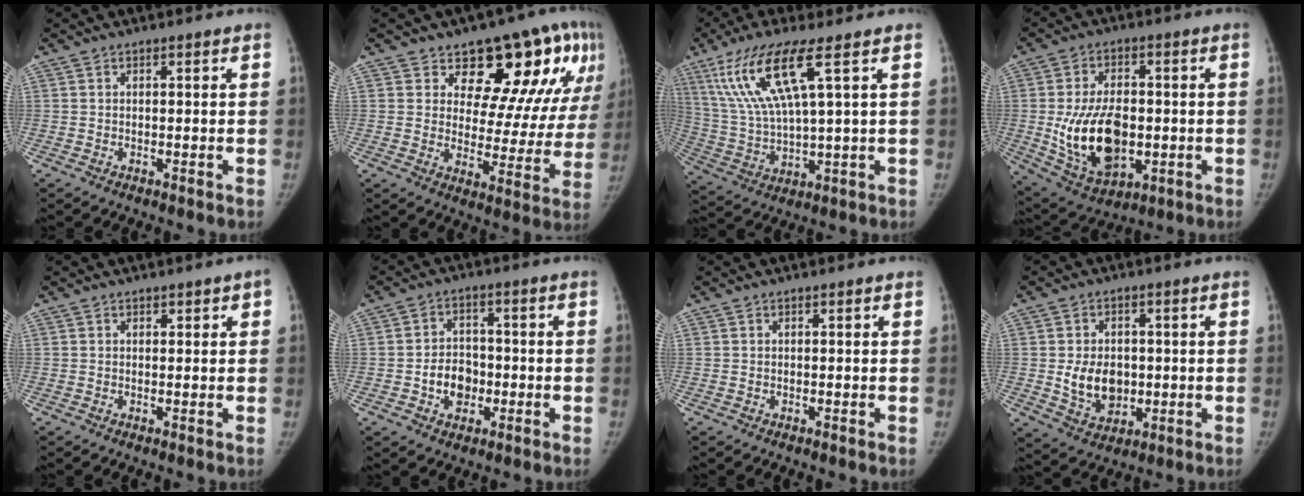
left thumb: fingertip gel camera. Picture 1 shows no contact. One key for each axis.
{"total": 19.2, "fx": 11.1, "fy": 9.1, "fz": 12.7, "tx": -0.111, "ty": -0.055, "tz": 0.144}
{"total": 14.6, "fx": 6.8, "fy": 2.4, "fz": 12.7, "tx": -0.288, "ty": -0.023, "tz": 0.141}
{"total": 16.0, "fx": -1.7, "fy": 9.7, "fz": 12.6, "tx": -0.206, "ty": -0.003, "tz": -0.009}
{"total": 1.4, "fx": 0.8, "fy": 0.7, "fz": 0.9, "tx": -0.001, "ty": -0.001, "tz": 0.010}
{"total": 7.0, "fx": -1.7, "fy": 5.5, "fz": 3.9, "tx": -0.034, "ty": 0.016, "tz": -0.029}
{"total": 0.0}
{"total": 8.7, "fx": -0.3, "fy": 6.6, "fz": 5.7, "tx": -0.069, "ty": -0.007, "tz": 0.010}